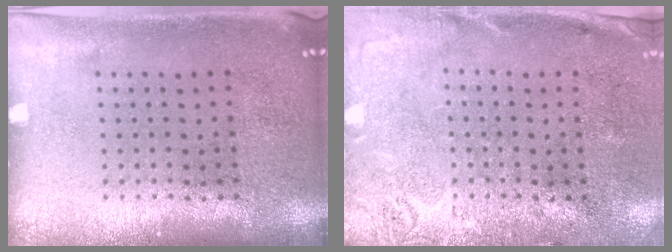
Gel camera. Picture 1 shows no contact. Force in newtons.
{"total": 2.8, "press": 2.2, "slide": 1.7}